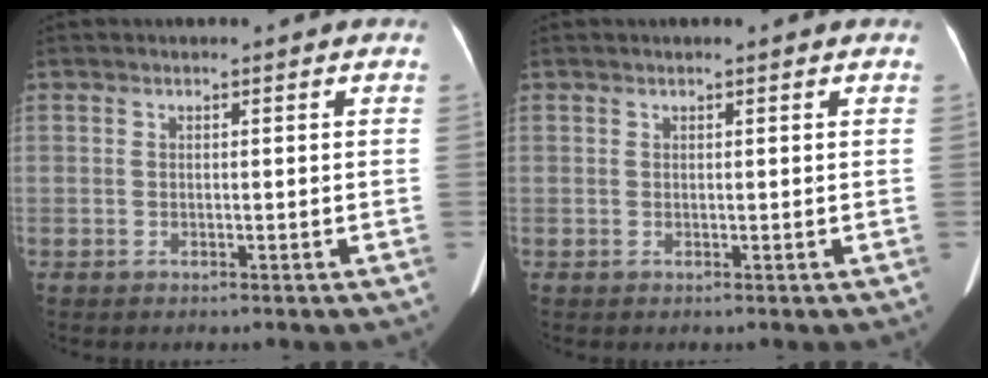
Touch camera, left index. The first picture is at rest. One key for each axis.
{"total": 0.7, "fx": 0.6, "fy": 0.0, "fz": 0.3, "tx": -0.005, "ty": 0.011, "tz": 0.008}